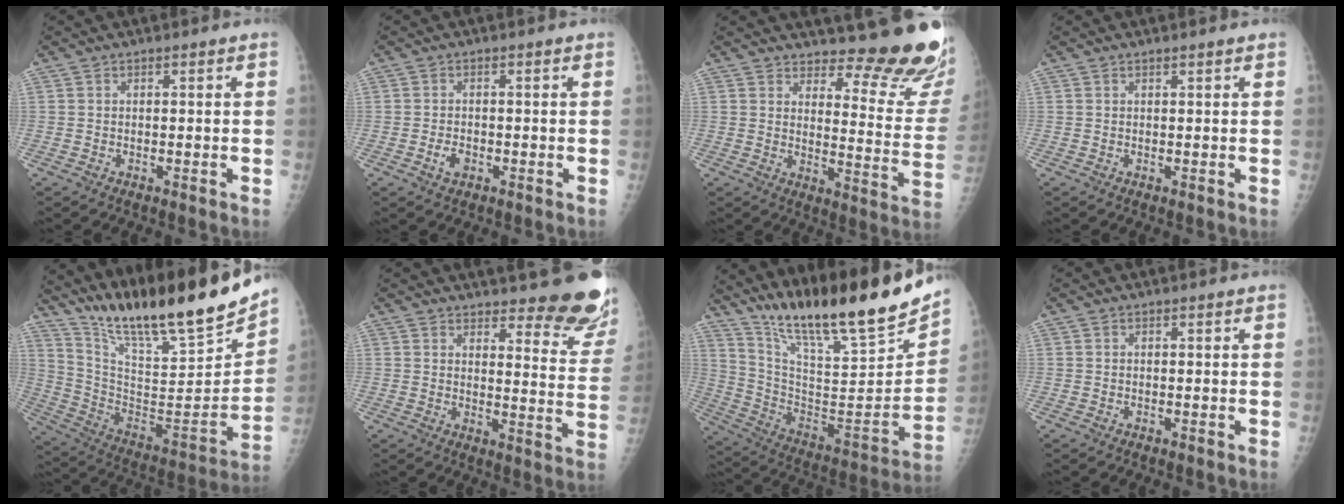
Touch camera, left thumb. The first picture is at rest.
{"total": 2.3, "force": [-0.9, 1.6, 1.5], "torque": [-0.024, 0.002, -0.014]}
{"total": 17.5, "force": [15.9, 3.8, 6.4], "torque": [-0.035, -0.167, 0.183]}
{"total": 0.7, "force": [0.6, 0.0, 0.4], "torque": [-0.007, 0.001, 0.011]}
{"total": 26.8, "force": [22.3, 3.6, 14.4], "torque": [-0.218, -0.121, 0.366]}
{"total": 14.6, "force": [12.4, 4.0, 6.6], "torque": [-0.036, -0.103, 0.135]}
{"total": 27.1, "force": [21.6, 3.9, 15.9], "torque": [-0.240, -0.112, 0.356]}
{"total": 0.0}